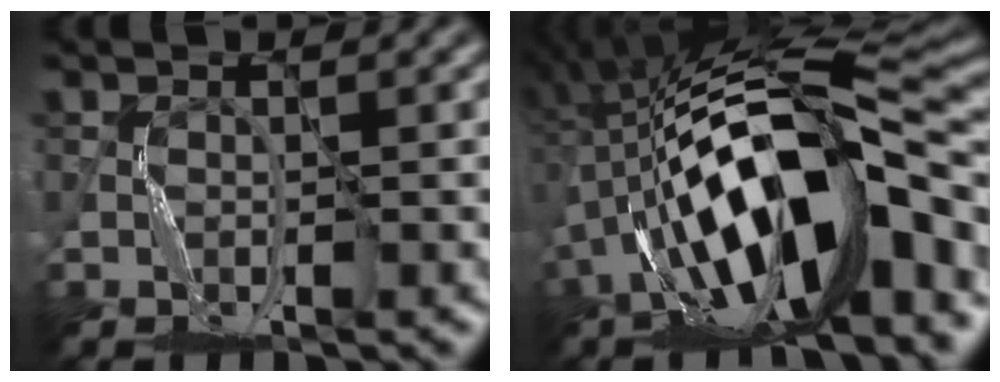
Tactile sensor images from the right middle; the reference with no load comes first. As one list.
[{"total": 15.1, "force": [-3.5, 5.6, 13.6], "torque": [-0.217, 0.026, -0.065]}]